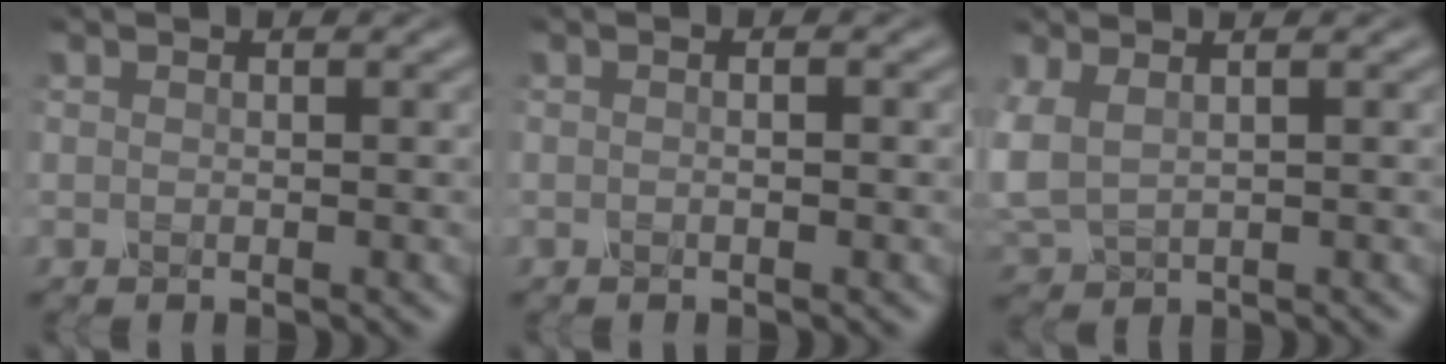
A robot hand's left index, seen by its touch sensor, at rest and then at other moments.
{"total": 2.3, "force": [0.7, 1.2, 1.8], "torque": [-0.001, 0.005, -0.017]}
{"total": 4.3, "force": [1.2, 2.6, 3.2], "torque": [-0.083, 0.010, 0.034]}